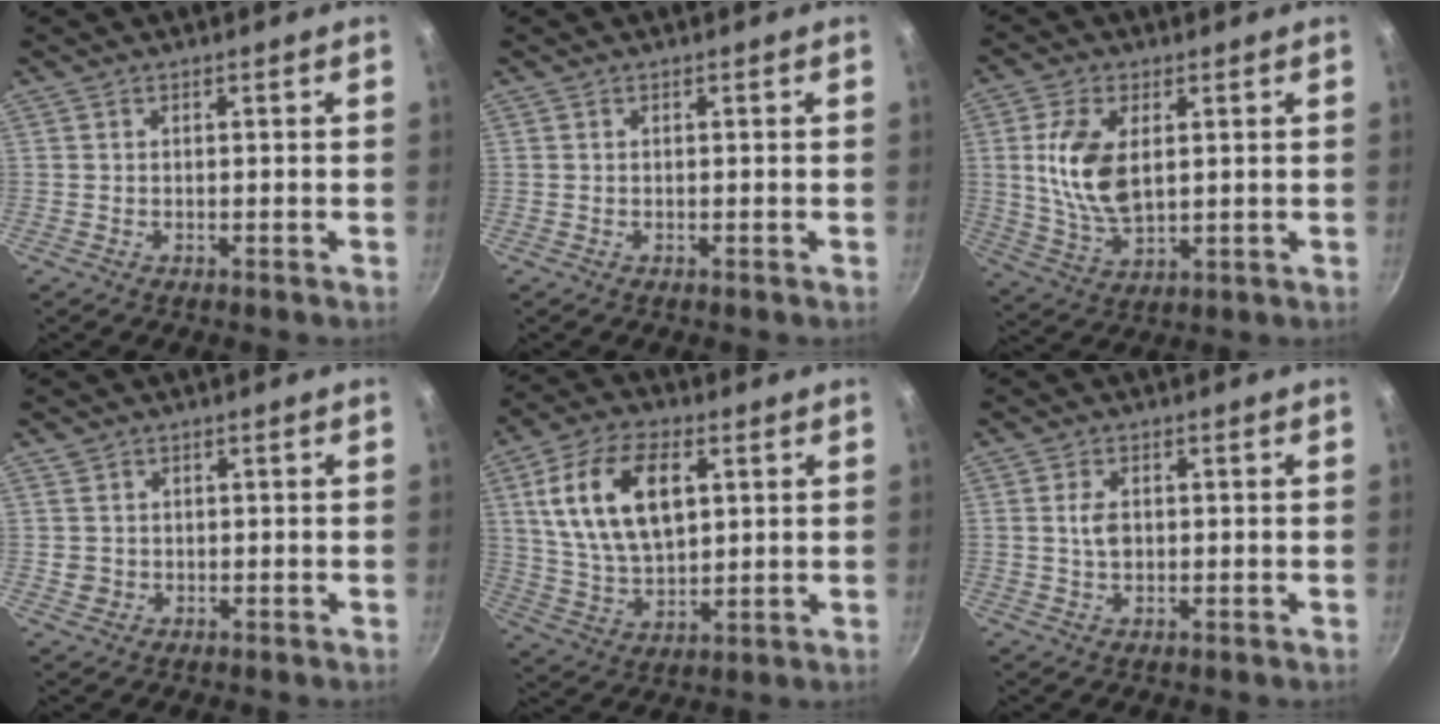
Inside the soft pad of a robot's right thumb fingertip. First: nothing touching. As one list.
[{"total": 0.0}, {"total": 11.7, "force": [2.1, 6.3, 9.6], "torque": [-0.190, -0.012, 0.048]}, {"total": 2.3, "force": [0.5, 2.2, 0.3], "torque": [0.006, -0.002, 0.012]}, {"total": 17.4, "force": [5.0, 9.8, 13.5], "torque": [-0.238, -0.007, 0.099]}, {"total": 3.4, "force": [0.3, 2.2, 2.6], "torque": [-0.045, 0.001, 0.007]}]